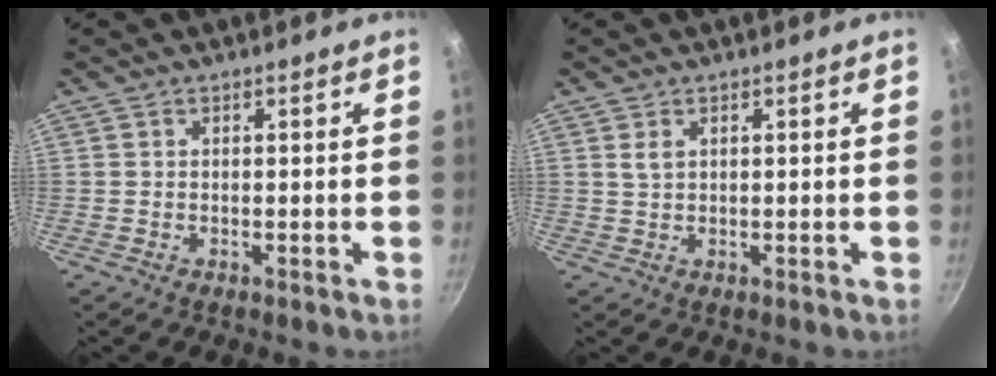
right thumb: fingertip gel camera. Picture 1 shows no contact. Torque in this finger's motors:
{"motor_torque": [0.23, 1.03, 0.35, 0.23, -0.02]}